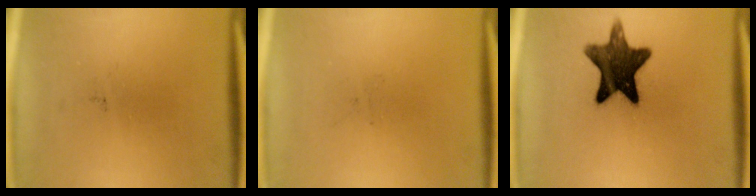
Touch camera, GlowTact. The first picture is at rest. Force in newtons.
{"total": 0.0}
{"total": 13.1}